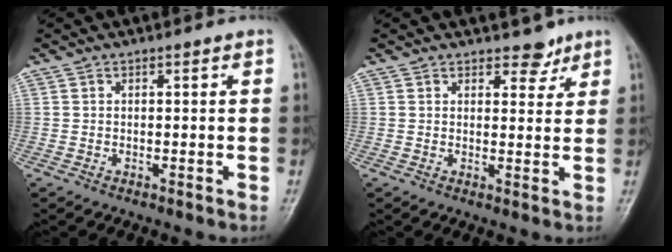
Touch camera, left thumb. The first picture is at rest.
{"total": 3.6, "force": [2.8, 1.9, 1.1], "torque": [0.009, -0.018, 0.040]}